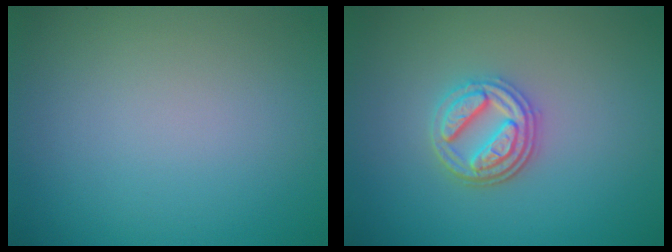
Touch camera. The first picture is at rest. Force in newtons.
{"total": 3.6, "press": 3.1, "slide": 1.7}